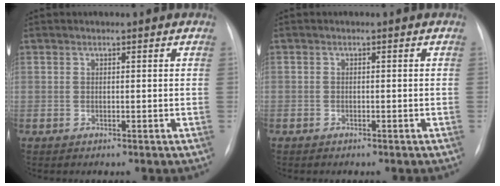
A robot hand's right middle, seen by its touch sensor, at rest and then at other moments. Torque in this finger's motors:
{"motor_torque": [1.06, -1.05, -0.26, -0.21]}